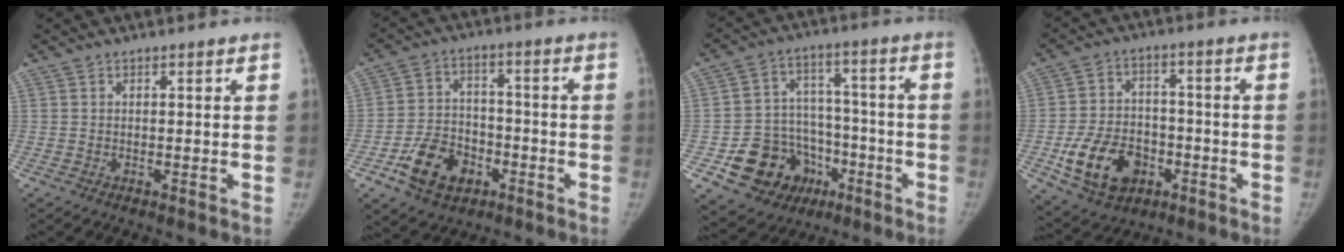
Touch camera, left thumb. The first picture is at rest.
{"total": 11.8, "force": [-5.6, 8.3, 6.3], "torque": [-0.085, 0.028, -0.093]}
{"total": 16.9, "force": [-7.0, 13.7, 7.0], "torque": [-0.085, 0.073, -0.099]}
{"total": 14.1, "force": [-5.6, 10.3, 7.9], "torque": [-0.111, 0.027, -0.083]}